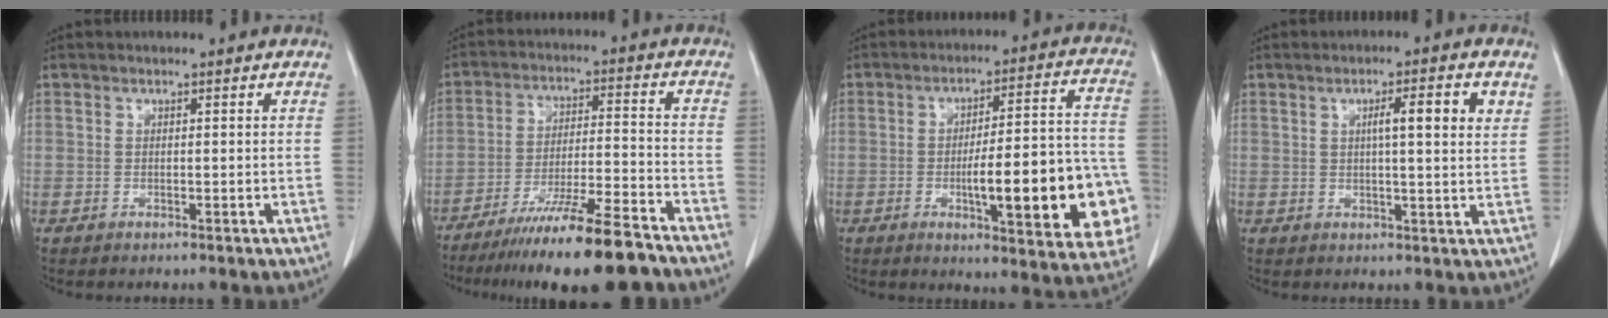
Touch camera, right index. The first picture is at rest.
{"total": 15.7, "force": [-12.3, 0.4, 9.7], "torque": [-0.162, -0.026, -0.201]}
{"total": 19.5, "force": [-5.2, 3.8, 18.4], "torque": [-0.174, 0.027, -0.054]}
{"total": 6.1, "force": [2.1, 0.5, 5.7], "torque": [-0.091, 0.006, 0.028]}